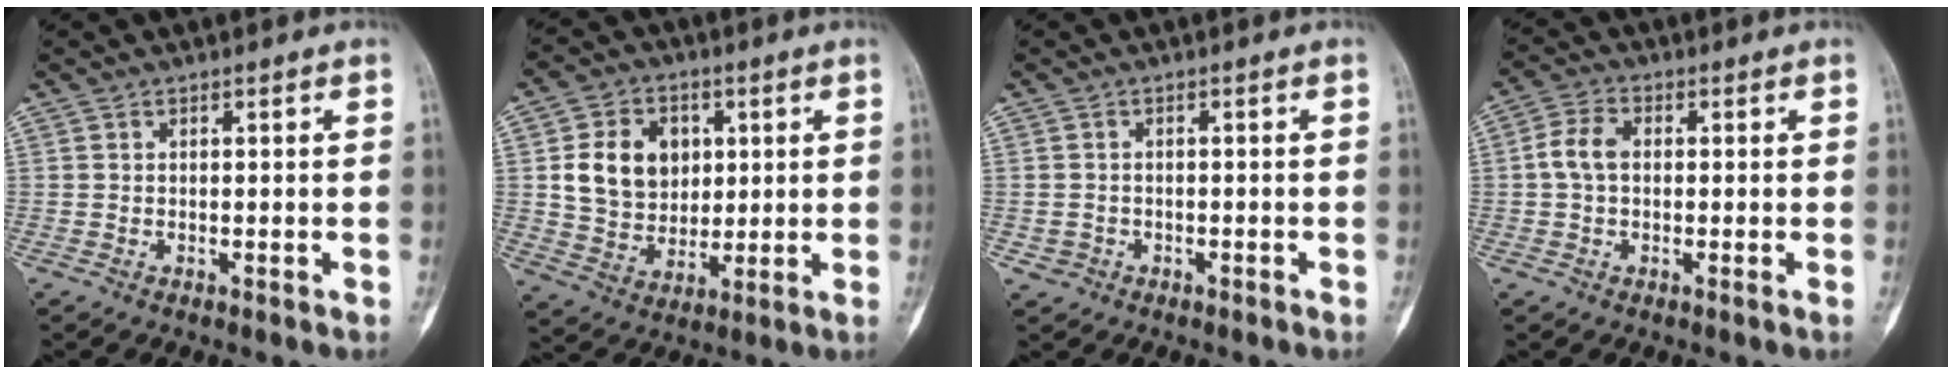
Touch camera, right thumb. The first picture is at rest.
{"total": 12.5, "force": [2.7, 9.9, 7.1], "torque": [-0.086, -0.006, 0.053]}
{"total": 1.5, "force": [-0.6, 1.4, 0.1], "torque": [0.000, 0.012, -0.007]}
{"total": 4.9, "force": [0.0, 3.0, 3.9], "torque": [-0.080, 0.011, -0.009]}